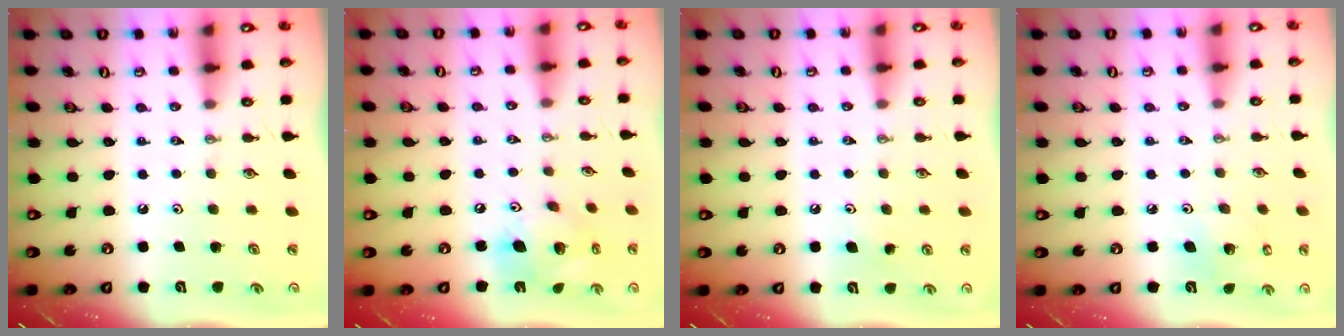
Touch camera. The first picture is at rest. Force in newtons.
{"total": 15.1, "press": 14.9, "slide": 2.6}
{"total": 5.2, "press": 5.0, "slide": 1.5}
{"total": 4.7, "press": 4.5, "slide": 1.3}